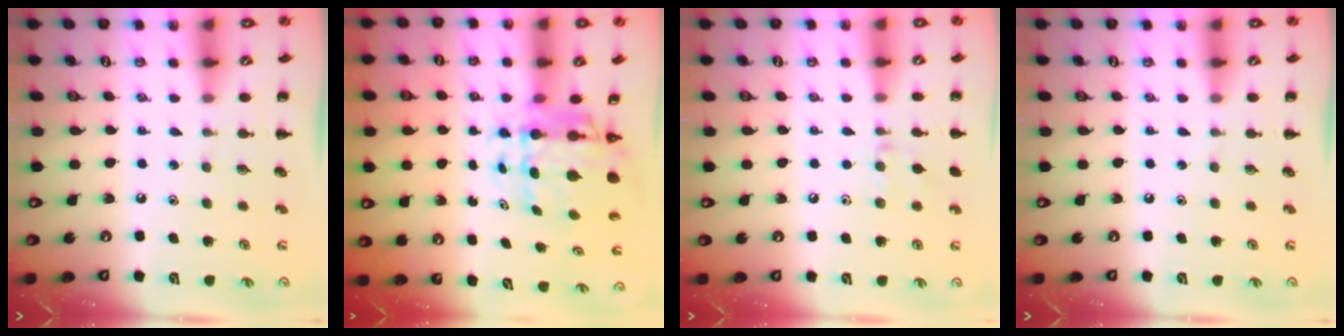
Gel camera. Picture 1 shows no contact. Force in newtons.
{"total": 7.4, "press": 6.8, "slide": 2.7}
{"total": 6.6, "press": 6.3, "slide": 2.0}
{"total": 0.0}